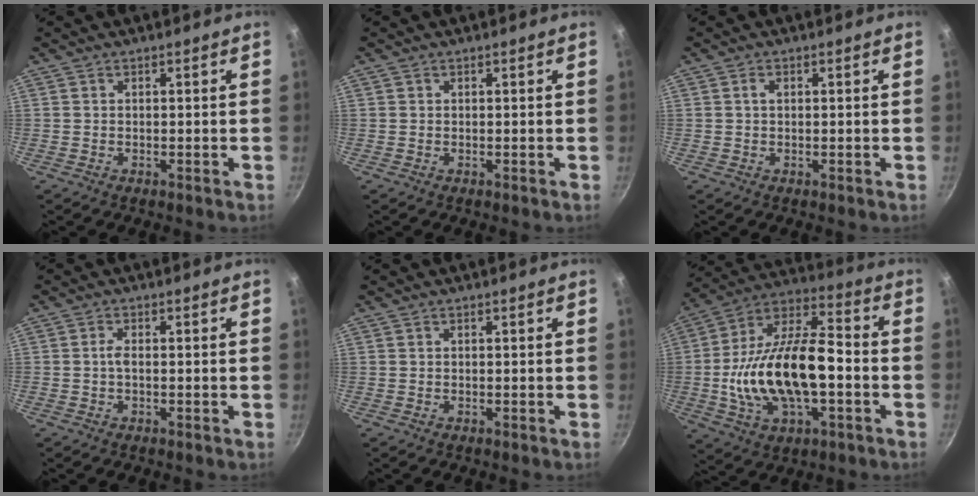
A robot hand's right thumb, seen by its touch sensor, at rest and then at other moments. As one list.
[{"total": 0.0}, {"total": 1.0, "force": [0.3, 0.6, 0.8], "torque": [-0.013, 0.002, 0.004]}, {"total": 1.4, "force": [-0.2, 0.5, 1.3], "torque": [-0.032, 0.006, -0.008]}, {"total": 0.0}, {"total": 22.3, "force": [-3.2, 11.1, 19.1], "torque": [-0.341, 0.038, -0.059]}]